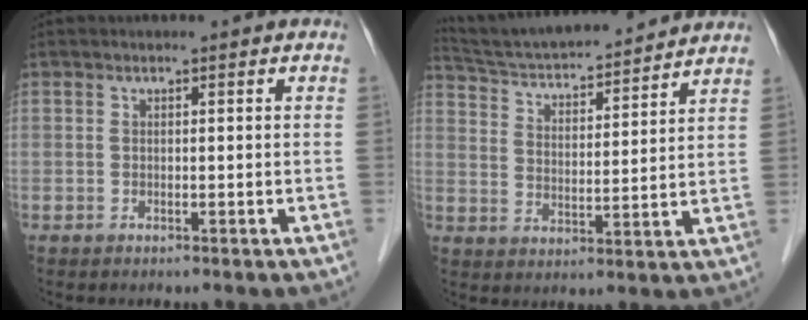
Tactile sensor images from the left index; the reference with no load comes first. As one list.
[{"total": 17.9, "force": [16.6, 1.9, 6.2], "torque": [-0.106, 0.023, 0.257]}]